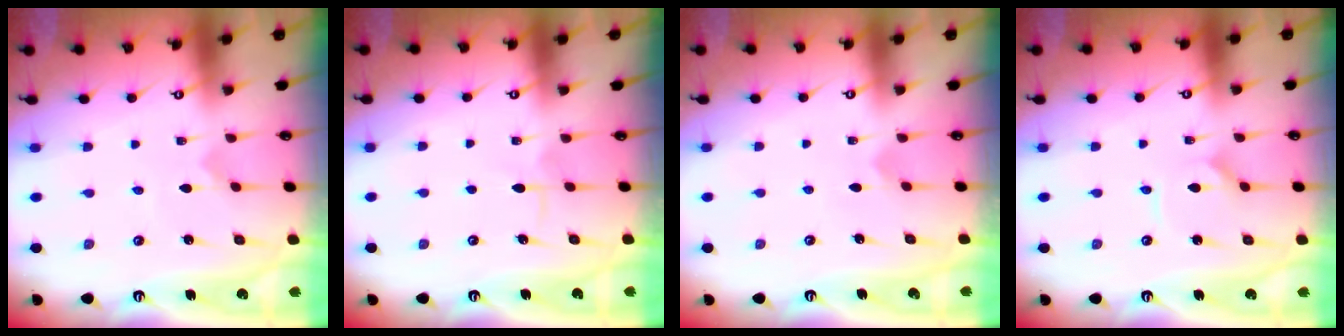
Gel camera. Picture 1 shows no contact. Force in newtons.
{"total": 4.4, "press": 4.4, "slide": 0.5}
{"total": 2.2, "press": 2.2, "slide": 0.2}
{"total": 1.5, "press": 1.5, "slide": 0.1}